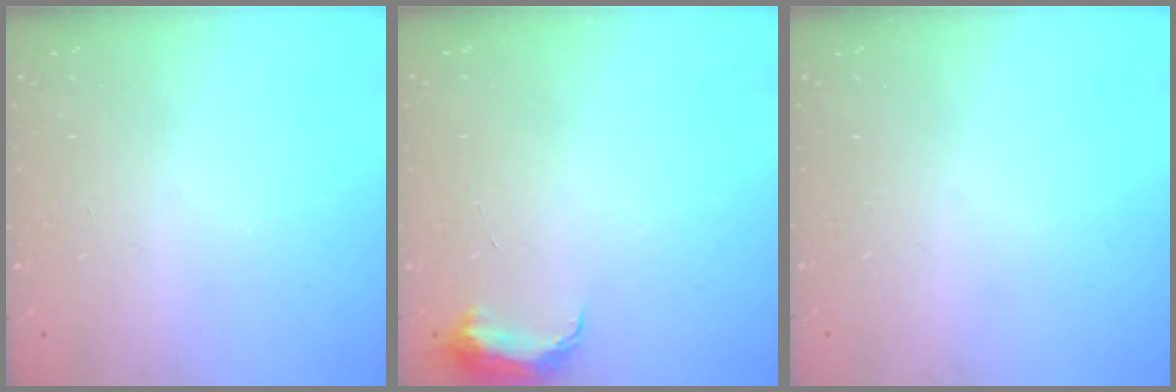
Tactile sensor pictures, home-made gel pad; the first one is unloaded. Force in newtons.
{"total": 7.0, "press": 6.9, "slide": 0.6}
{"total": 0.0}